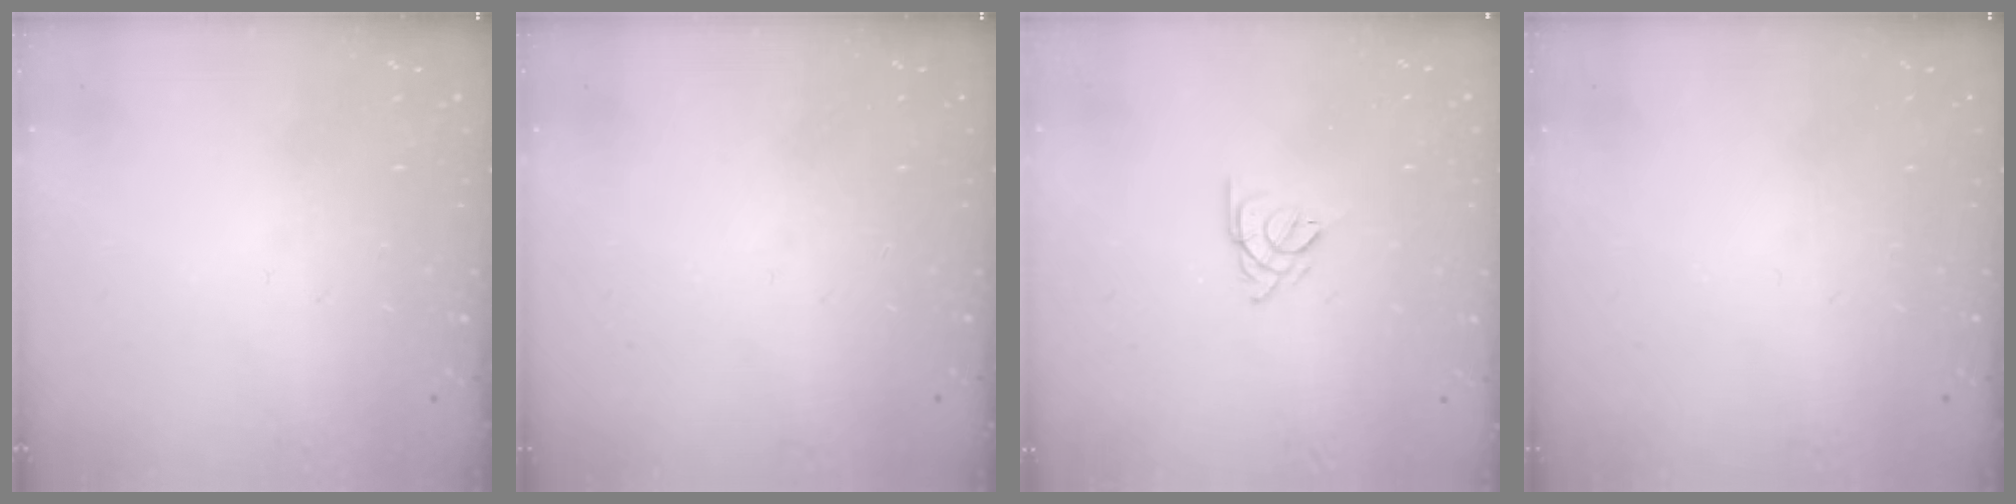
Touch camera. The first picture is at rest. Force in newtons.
{"total": 0.0}
{"total": 3.8, "press": 3.8, "slide": 0.6}
{"total": 0.0}